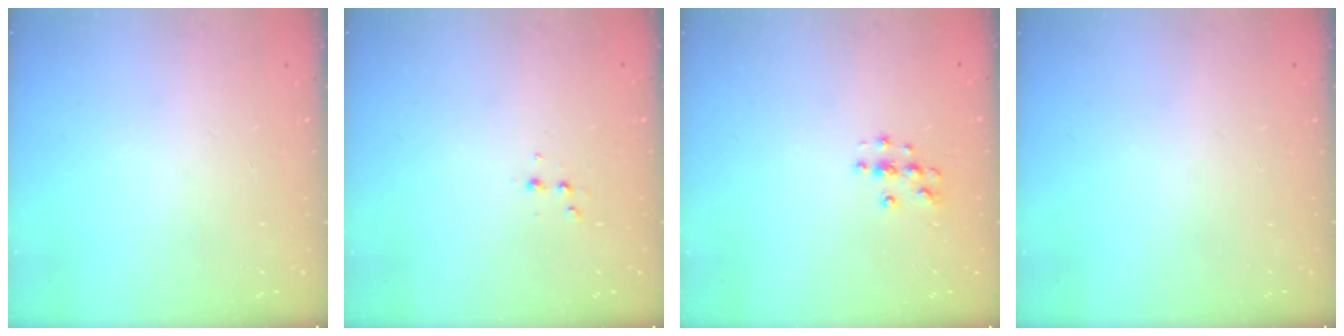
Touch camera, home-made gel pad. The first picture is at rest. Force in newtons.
{"total": 2.6, "press": 2.5, "slide": 0.8}
{"total": 4.5, "press": 4.5, "slide": 0.5}
{"total": 0.0}